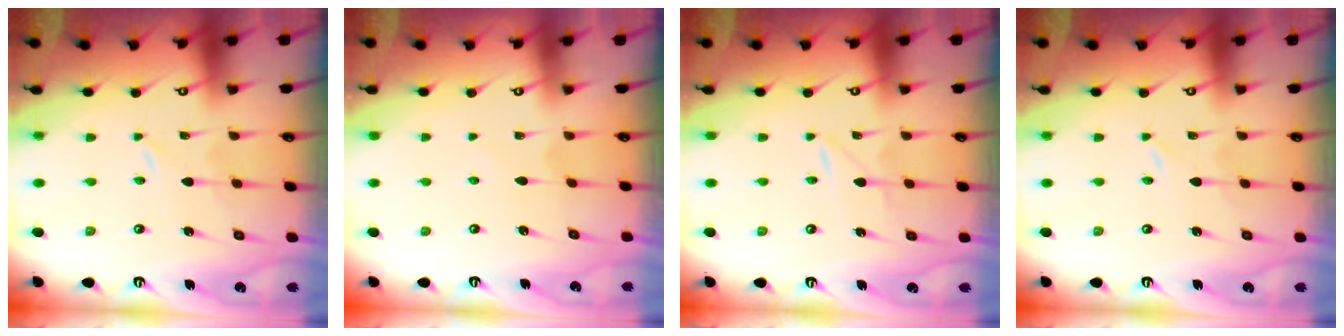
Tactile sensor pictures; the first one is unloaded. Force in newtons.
{"total": 2.3, "press": 2.3, "slide": 0.3}
{"total": 2.7, "press": 2.7, "slide": 0.2}
{"total": 0.0}